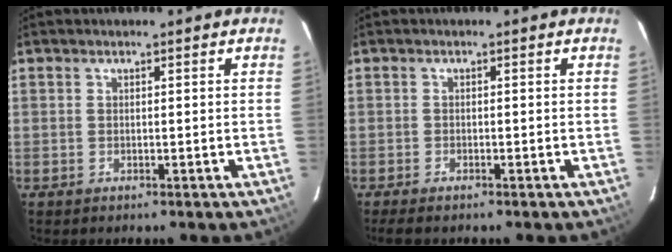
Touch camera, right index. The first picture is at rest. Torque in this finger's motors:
{"motor_torque": [0.03, -0.25, 0.13, 0.02]}